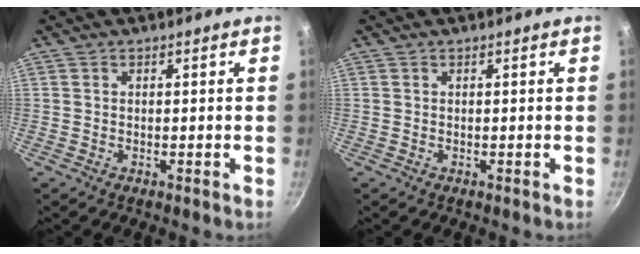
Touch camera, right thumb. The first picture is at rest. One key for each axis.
{"total": 0.0}